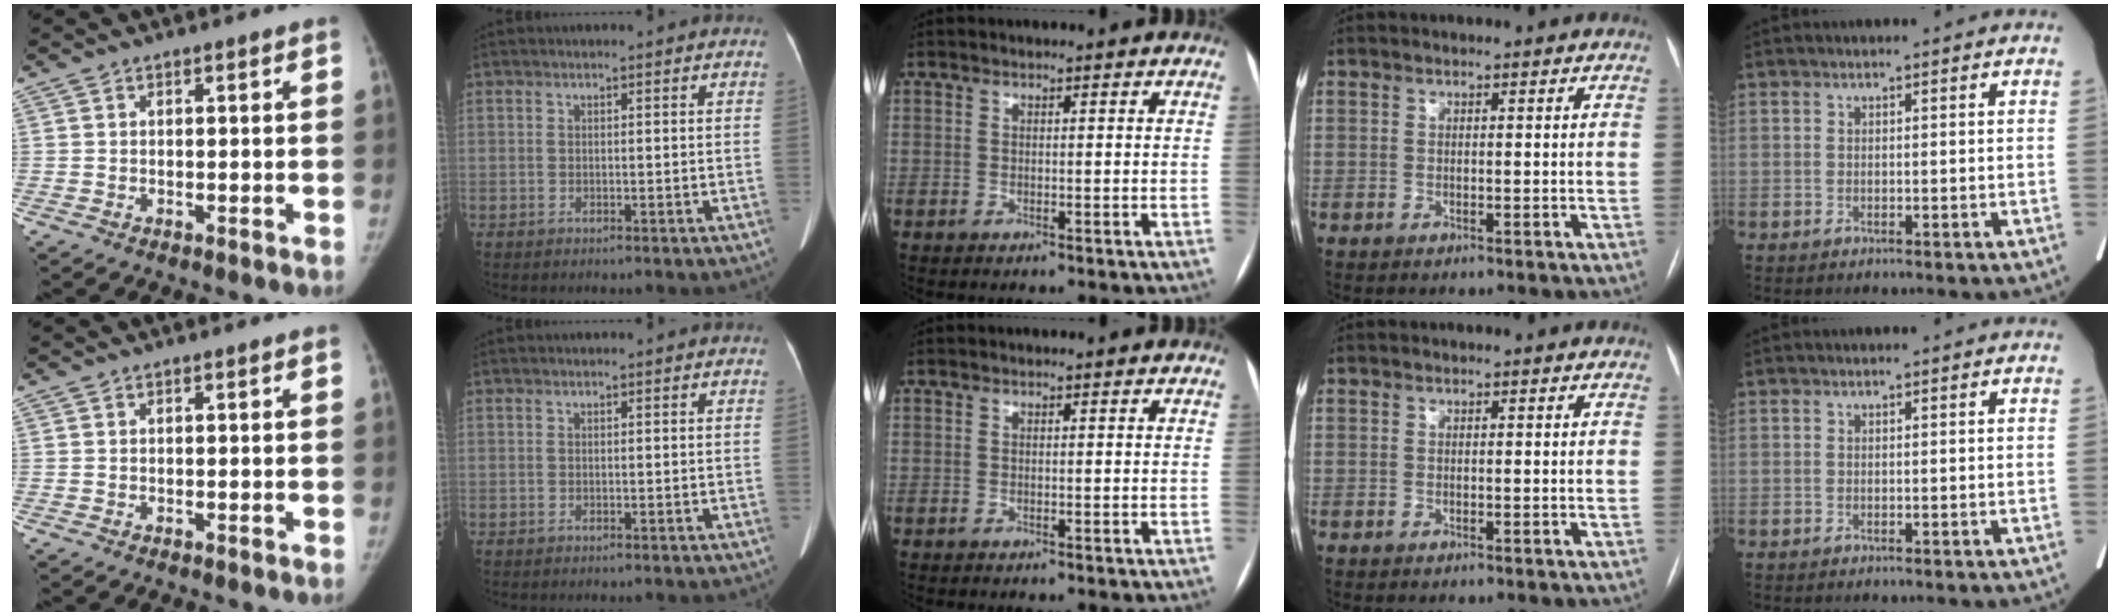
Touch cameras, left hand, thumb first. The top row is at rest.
{}